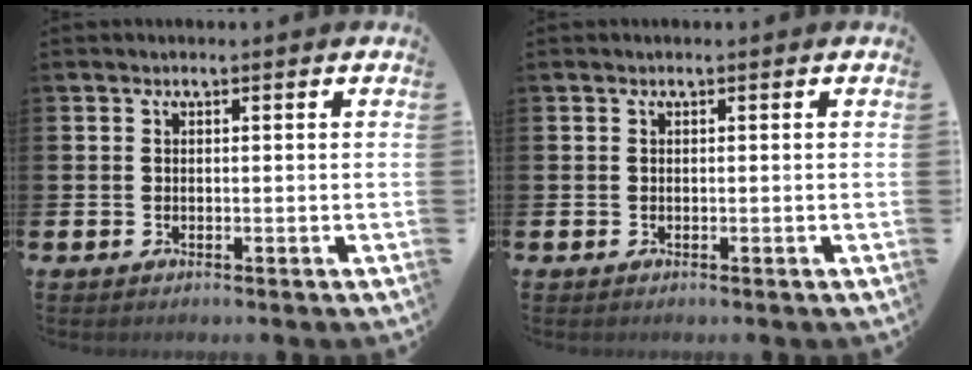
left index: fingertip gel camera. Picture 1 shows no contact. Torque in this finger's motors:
{"motor_torque": [0.00, 0.00, 0.00, 0.01]}